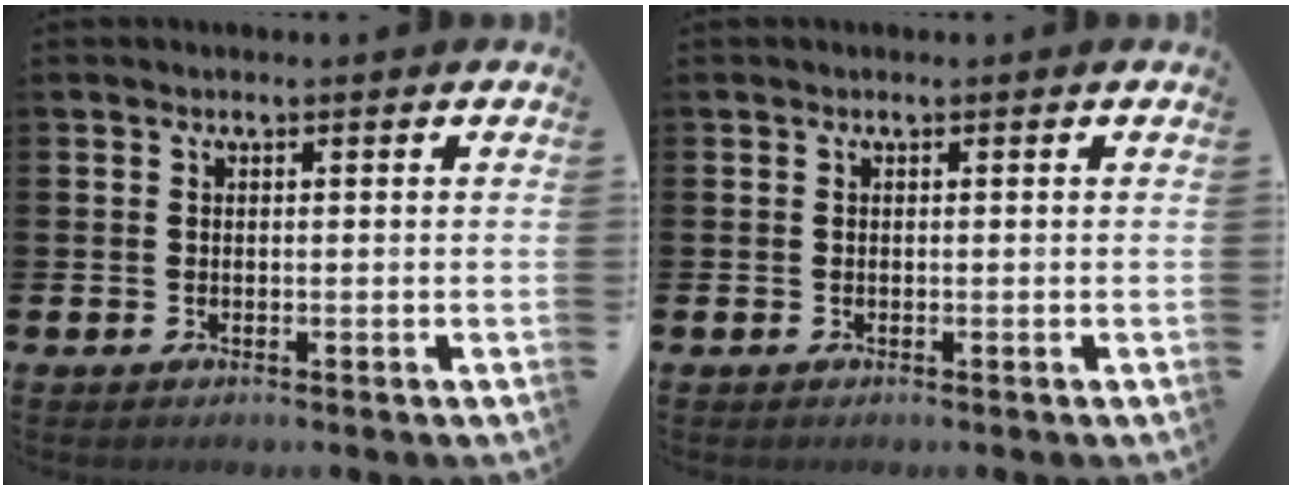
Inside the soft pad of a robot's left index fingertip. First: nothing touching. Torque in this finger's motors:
{"motor_torque": [0.00, 0.00, 0.00, 0.01]}